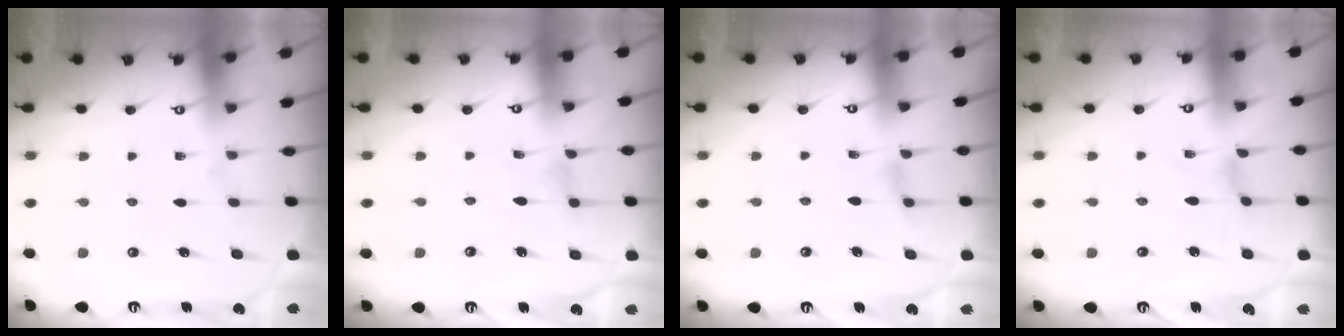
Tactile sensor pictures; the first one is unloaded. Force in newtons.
{"total": 0.0}
{"total": 2.4, "press": 2.3, "slide": 0.5}
{"total": 0.0}